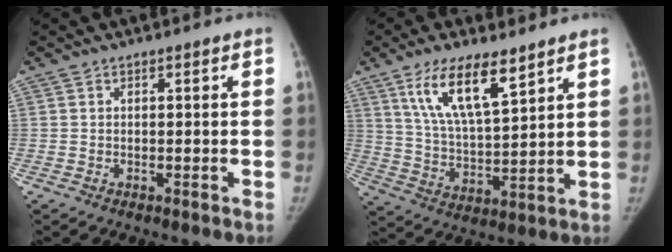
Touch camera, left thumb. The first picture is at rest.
{"total": 12.9, "force": [7.7, 3.8, 9.6], "torque": [-0.159, -0.037, 0.151]}